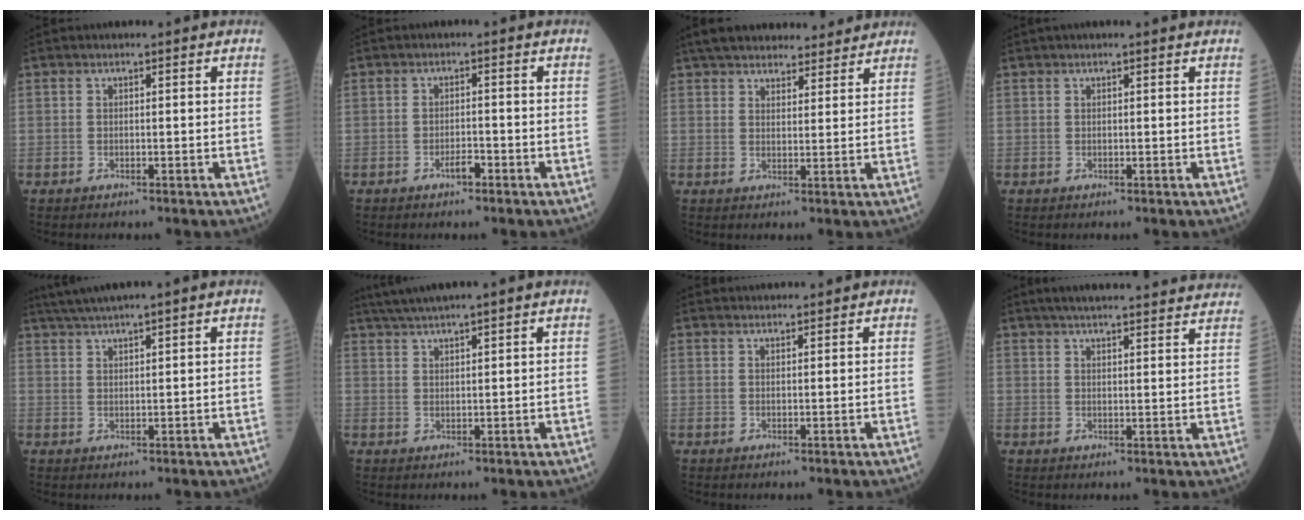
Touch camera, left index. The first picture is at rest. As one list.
[{"total": 1.9, "force": [-1.3, 0.5, 1.3], "torque": [-0.023, 0.001, -0.022]}, {"total": 15.4, "force": [13.6, 4.4, 5.6], "torque": [-0.080, 0.035, 0.198]}, {"total": 1.2, "force": [0.9, -0.2, 0.6], "torque": [-0.011, 0.015, 0.018]}, {"total": 5.1, "force": [4.3, -1.2, 2.6], "torque": [-0.054, 0.018, 0.083]}, {"total": 5.8, "force": [4.9, -1.2, 2.9], "torque": [-0.055, 0.022, 0.091]}, {"total": 3.2, "force": [3.2, 0.0, 0.6], "torque": [-0.008, 0.027, 0.052]}, {"total": 23.5, "force": [21.7, 1.7, 8.7], "torque": [-0.127, 0.001, 0.266]}]